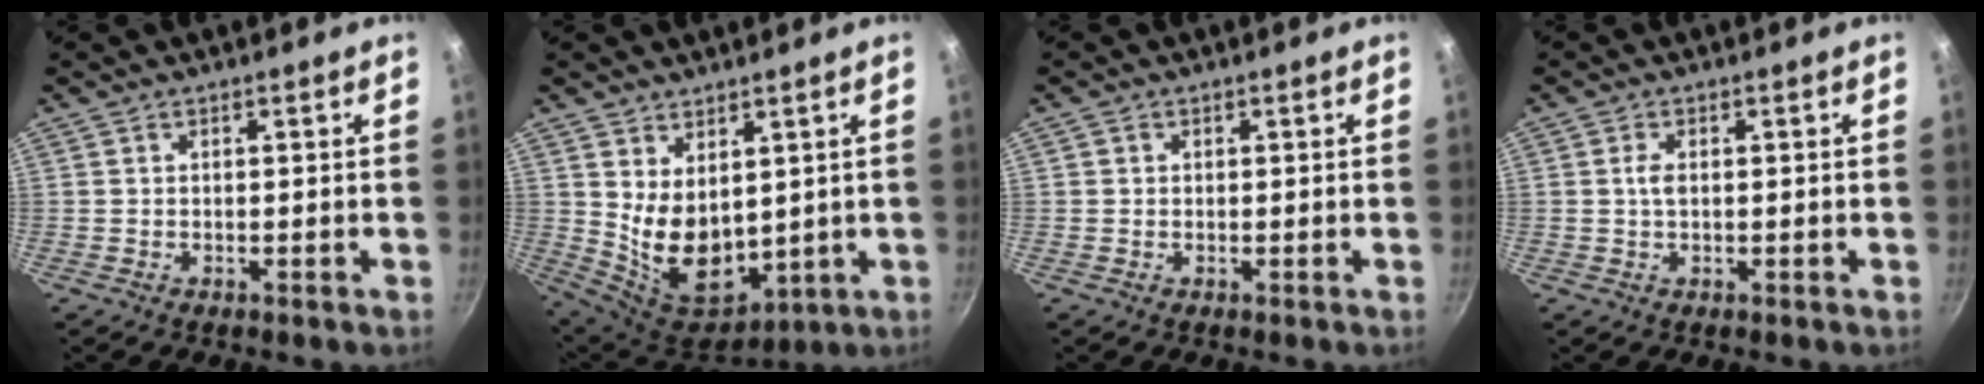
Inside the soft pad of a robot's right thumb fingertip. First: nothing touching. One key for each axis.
{"total": 12.4, "fx": 2.6, "fy": 8.0, "fz": 9.1, "tx": -0.129, "ty": -0.048, "tz": 0.076}
{"total": 0.7, "fx": 0.1, "fy": 0.7, "fz": 0.1, "tx": 0.001, "ty": 0.002, "tz": -0.001}
{"total": 1.8, "fx": 0.2, "fy": 0.9, "fz": 1.5, "tx": -0.030, "ty": 0.002, "tz": 0.003}